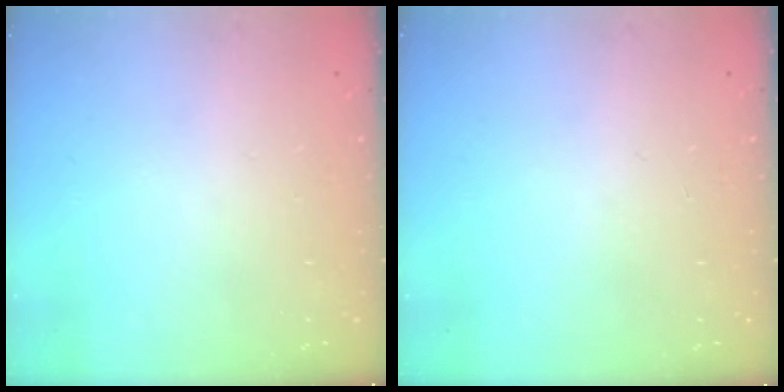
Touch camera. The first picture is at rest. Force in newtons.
{"total": 0.0}